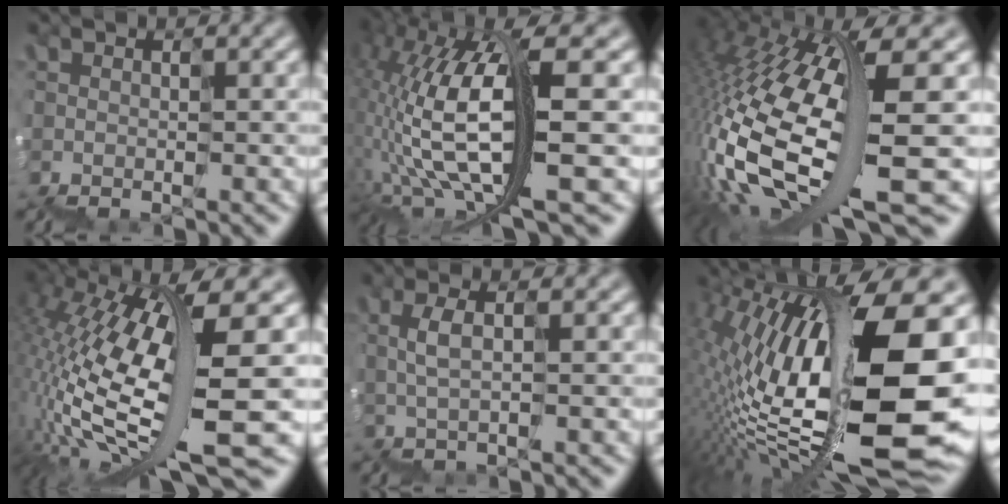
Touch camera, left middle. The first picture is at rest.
{"total": 10.3, "force": [-1.2, 2.6, 9.9], "torque": [-0.225, 0.028, -0.016]}
{"total": 14.3, "force": [-2.6, 4.0, 13.5], "torque": [-0.317, -0.016, -0.024]}
{"total": 13.2, "force": [0.2, 2.6, 13.0], "torque": [-0.283, 0.005, 0.019]}
{"total": 0.7, "force": [0.6, -0.2, 0.3], "torque": [-0.022, 0.016, 0.010]}
{"total": 16.4, "force": [1.1, 6.3, 15.1], "torque": [-0.272, -0.002, 0.026]}